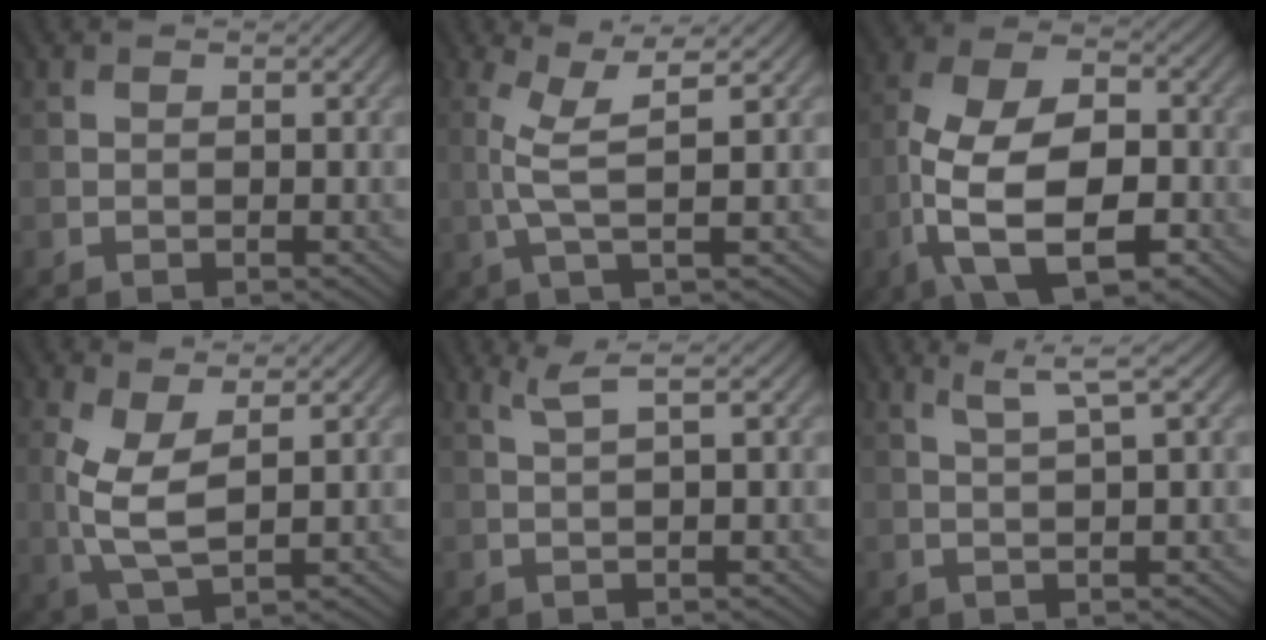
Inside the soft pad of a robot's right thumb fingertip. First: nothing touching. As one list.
[{"total": 3.9, "force": [0.5, 0.1, 3.9], "torque": [-0.090, 0.007, 0.011]}, {"total": 13.5, "force": [-4.6, 6.9, 10.7], "torque": [-0.221, -0.018, -0.078]}, {"total": 5.6, "force": [0.6, 2.1, 5.1], "torque": [-0.131, -0.001, 0.017]}, {"total": 1.9, "force": [1.0, -0.5, 1.6], "torque": [-0.030, 0.003, 0.022]}, {"total": 2.7, "force": [1.3, -0.5, 2.3], "torque": [-0.041, 0.006, 0.029]}]